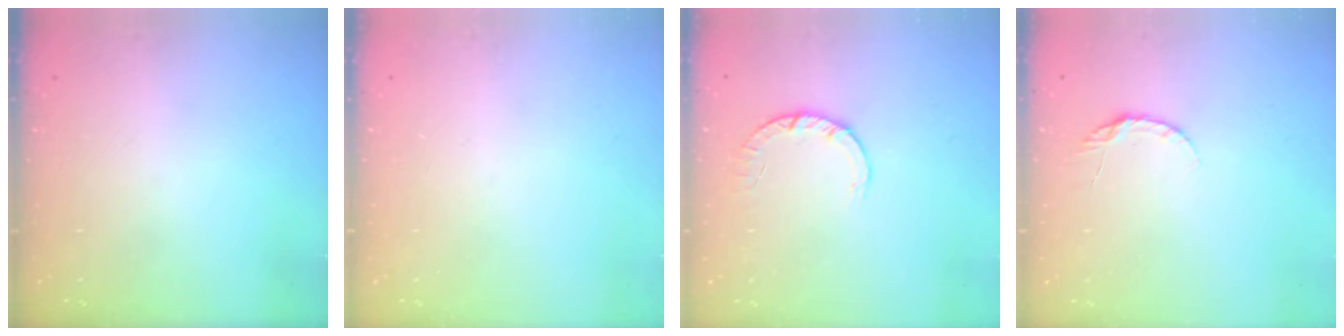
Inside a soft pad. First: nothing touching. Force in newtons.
{"total": 0.0}
{"total": 2.8, "press": 2.8, "slide": 0.4}
{"total": 4.1, "press": 4.1, "slide": 0.5}